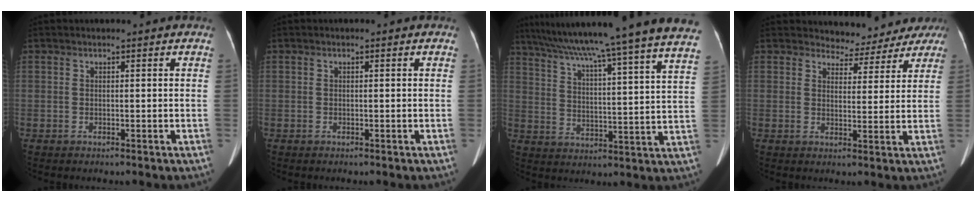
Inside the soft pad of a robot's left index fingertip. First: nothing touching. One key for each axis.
{"total": 0.0}
{"total": 30.8, "fx": 27.1, "fy": -1.4, "fz": 14.7, "tx": -0.245, "ty": -0.050, "tz": 0.353}
{"total": 7.8, "fx": 7.2, "fy": 3.0, "fz": -0.4, "tx": 0.022, "ty": 0.003, "tz": 0.072}